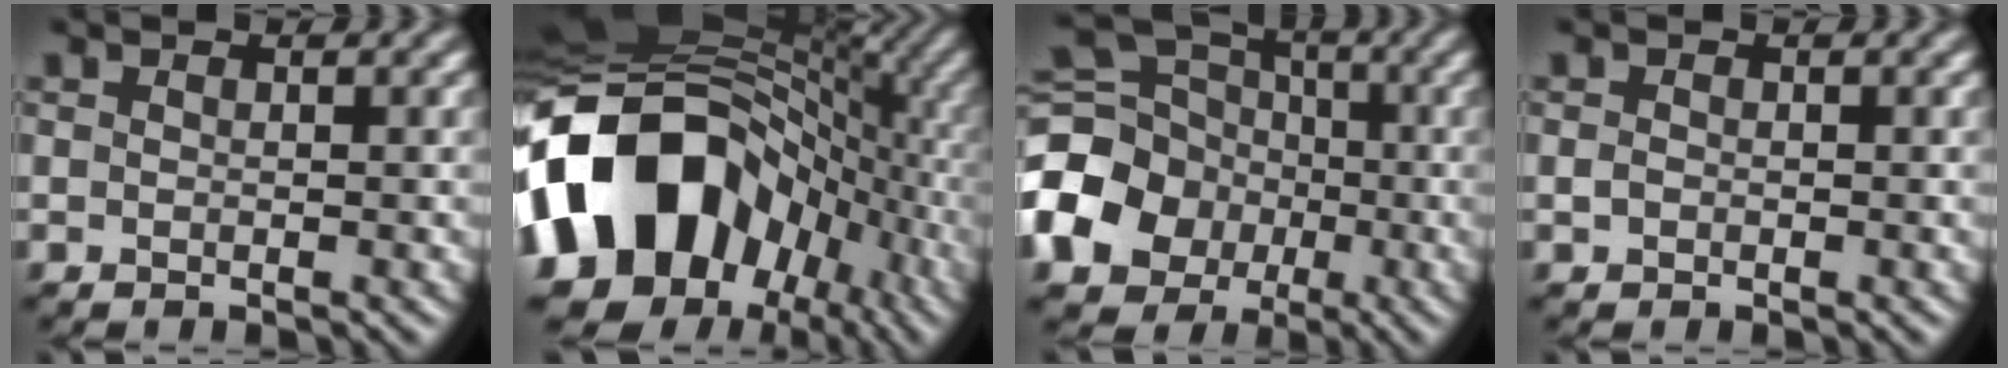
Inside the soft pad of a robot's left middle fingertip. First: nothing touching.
{"total": 17.1, "force": [-4.0, 13.2, 10.2], "torque": [-0.172, 0.009, -0.088]}
{"total": 12.6, "force": [-3.3, 10.9, 5.3], "torque": [-0.143, -0.023, -0.085]}
{"total": 0.5, "force": [-0.1, 0.4, 0.3], "torque": [-0.004, -0.003, -0.003]}